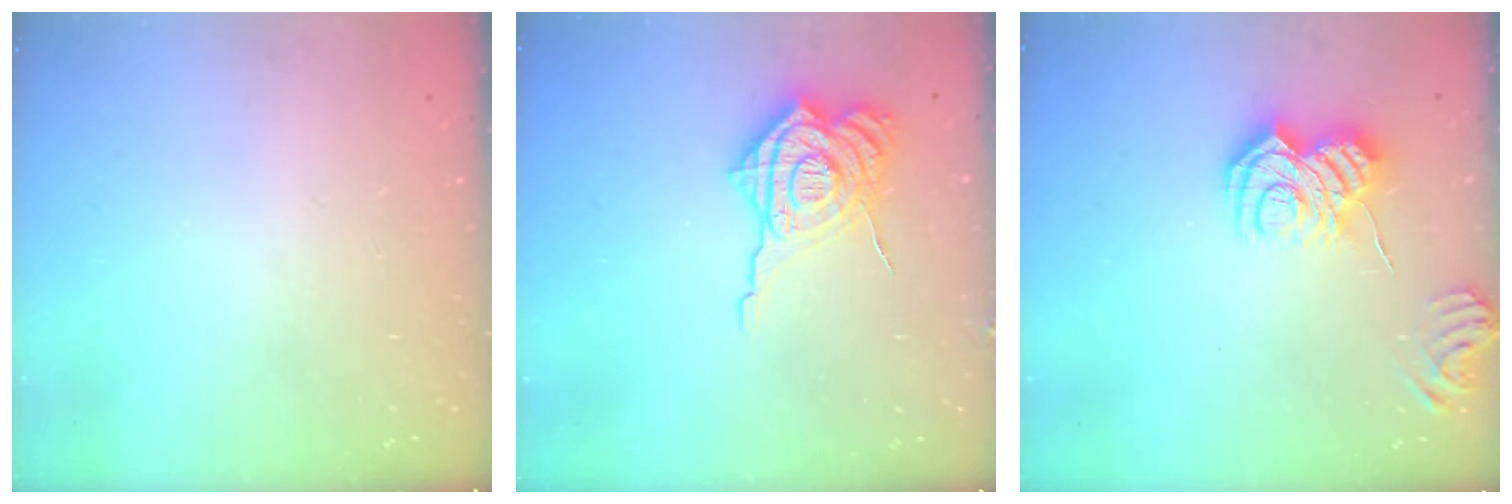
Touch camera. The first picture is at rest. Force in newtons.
{"total": 16.1, "press": 16.0, "slide": 1.7}
{"total": 10.1, "press": 10.1, "slide": 0.9}